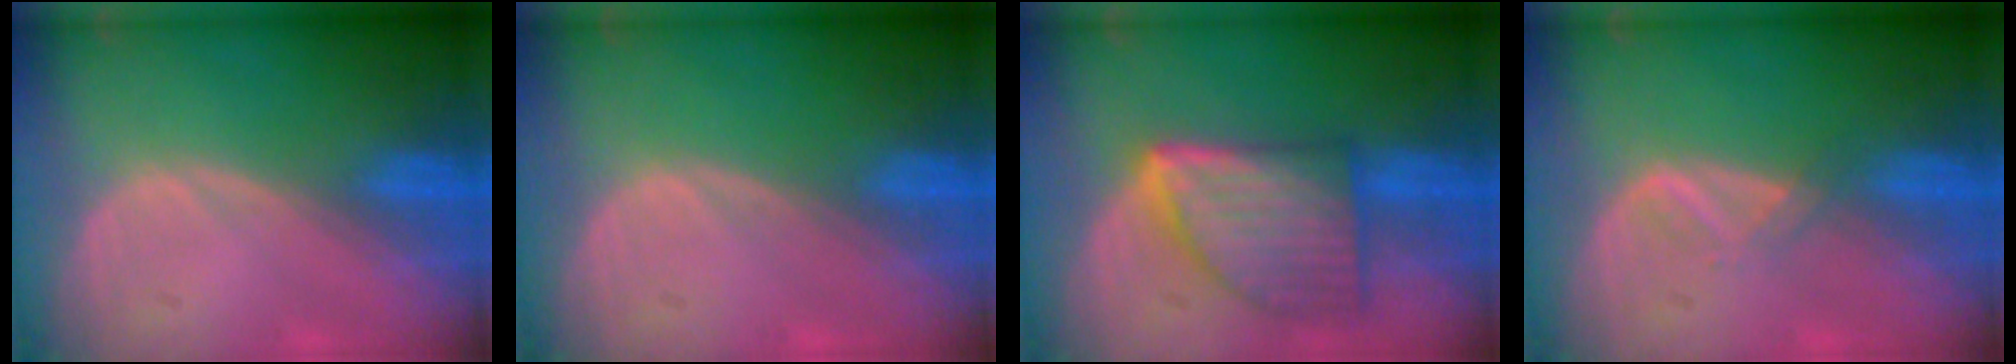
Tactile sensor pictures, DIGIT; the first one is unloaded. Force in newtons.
{"total": 0.0}
{"total": 9.3, "press": 9.3, "slide": 0.4}
{"total": 1.8, "press": 1.7, "slide": 0.3}